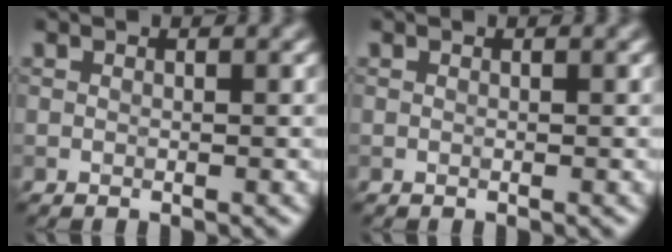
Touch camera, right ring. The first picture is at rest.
{"total": 0.0}